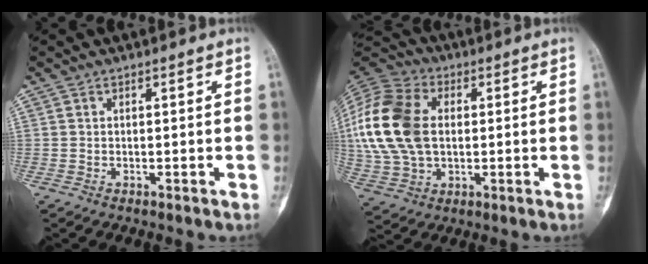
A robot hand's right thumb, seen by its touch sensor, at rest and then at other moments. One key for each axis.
{"total": 20.9, "fx": 2.0, "fy": 14.1, "fz": 15.3, "tx": -0.340, "ty": 0.007, "tz": 0.039}